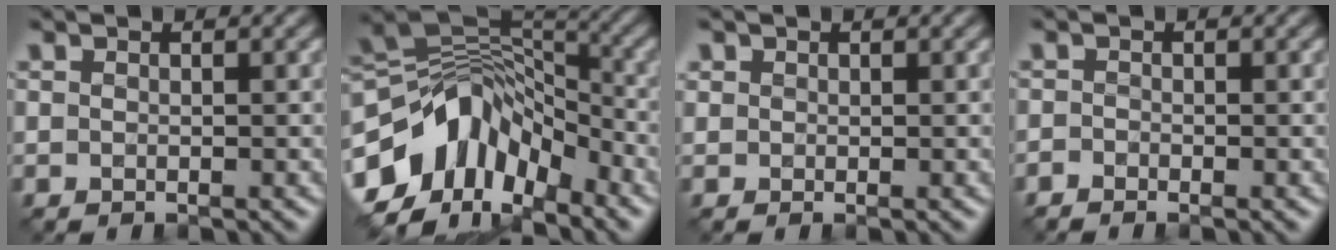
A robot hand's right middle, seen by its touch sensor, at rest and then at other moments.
{"total": 11.8, "force": [-4.7, 7.6, 7.7], "torque": [-0.138, 0.010, -0.092]}
{"total": 0.7, "force": [0.3, 0.7, 0.1], "torque": [0.004, -0.001, 0.003]}
{"total": 0.8, "force": [-0.7, 0.3, 0.2], "torque": [-0.001, -0.003, -0.015]}